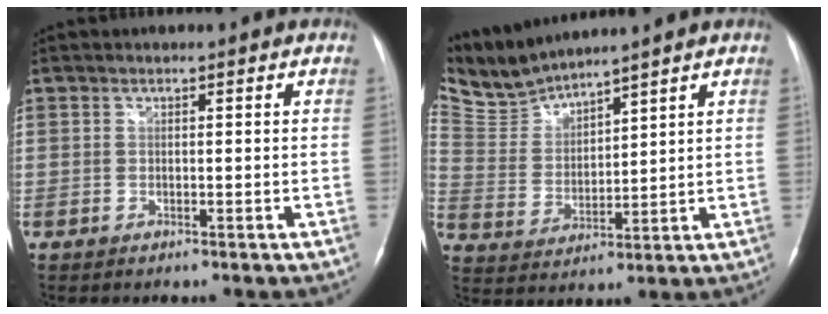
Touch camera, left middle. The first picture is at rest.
{"total": 7.5, "force": [7.5, 0.2, 0.5], "torque": [-0.033, 0.008, 0.168]}